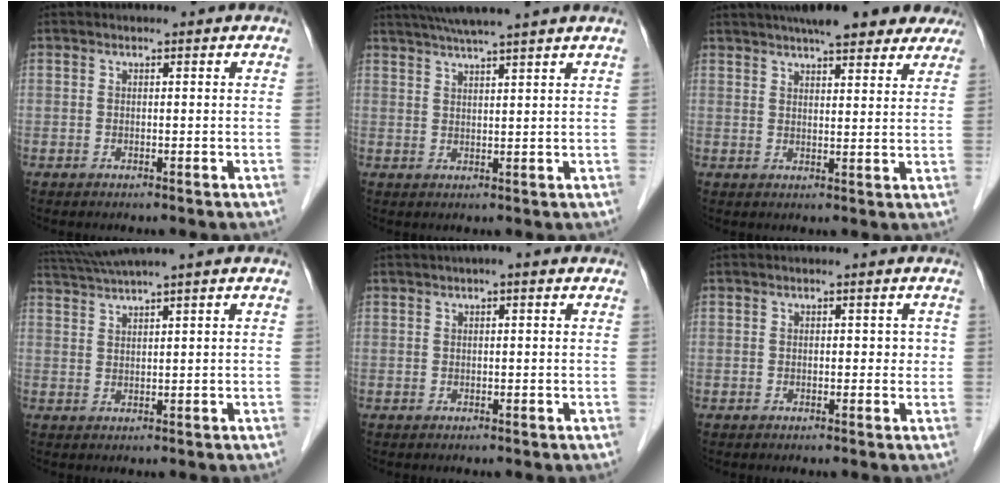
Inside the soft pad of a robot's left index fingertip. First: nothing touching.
{"total": 8.4, "force": [7.2, -1.5, 4.1], "torque": [-0.064, 0.022, 0.101]}
{"total": 15.8, "force": [13.1, 3.9, 8.1], "torque": [-0.115, 0.035, 0.164]}
{"total": 4.2, "force": [3.3, -1.6, 1.9], "torque": [-0.048, 0.010, 0.073]}
{"total": 1.5, "force": [0.7, 0.3, 1.3], "torque": [-0.023, 0.009, 0.006]}
{"total": 2.0, "force": [0.0, 1.3, 1.5], "torque": [-0.015, 0.008, -0.002]}